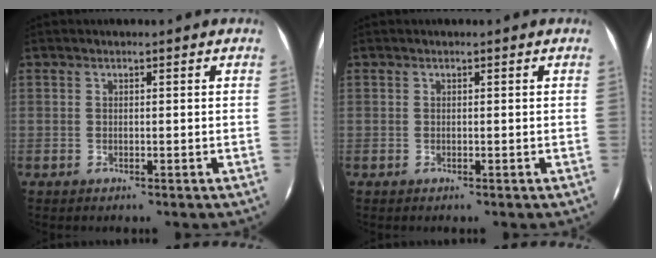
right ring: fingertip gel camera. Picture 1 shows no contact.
{"total": 0.0}